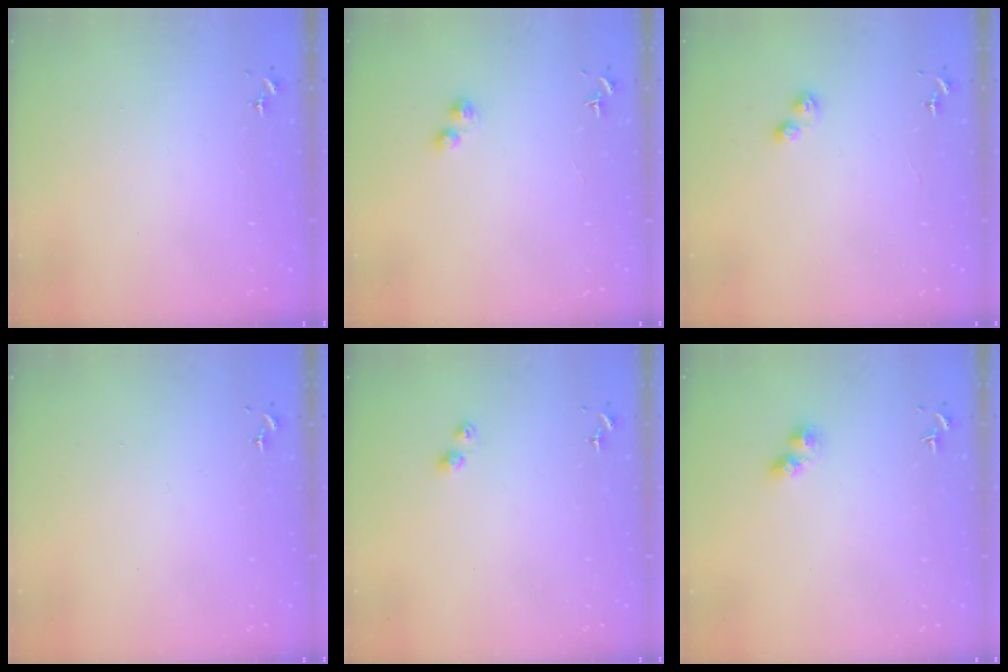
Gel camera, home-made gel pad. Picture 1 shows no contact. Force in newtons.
{"total": 2.4, "press": 2.4, "slide": 0.4}
{"total": 4.5, "press": 4.5, "slide": 0.5}
{"total": 0.0}
{"total": 4.1, "press": 4.1, "slide": 0.5}
{"total": 5.8, "press": 5.8, "slide": 0.6}